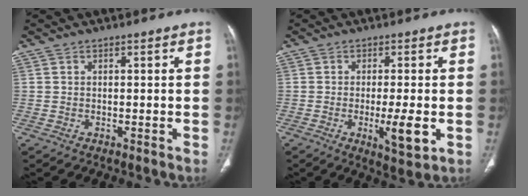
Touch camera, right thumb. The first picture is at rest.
{"total": 6.0, "force": [-1.4, 1.3, 5.7], "torque": [-0.092, -0.013, -0.022]}